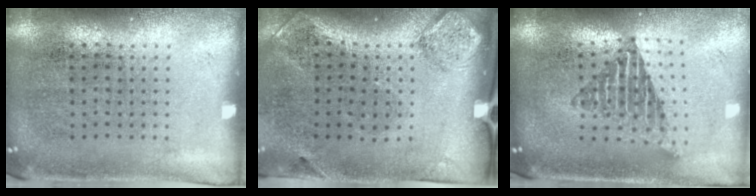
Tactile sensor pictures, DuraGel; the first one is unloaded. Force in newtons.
{"total": 1.9, "press": 1.1, "slide": 1.6}
{"total": 2.0, "press": 1.6, "slide": 1.3}